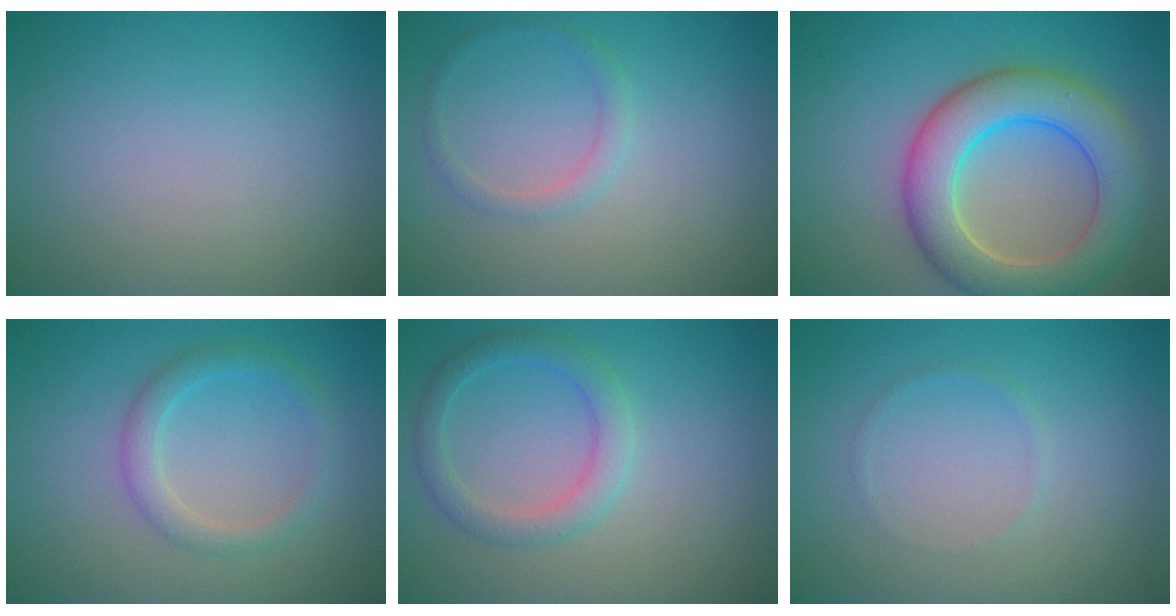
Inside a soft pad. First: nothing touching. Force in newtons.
{"total": 1.3, "press": 1.3, "slide": 0.1}
{"total": 8.1, "press": 8.0, "slide": 0.7}
{"total": 2.5, "press": 2.4, "slide": 0.2}
{"total": 2.7, "press": 2.7, "slide": 0.1}
{"total": 0.6, "press": 0.6, "slide": 0.1}